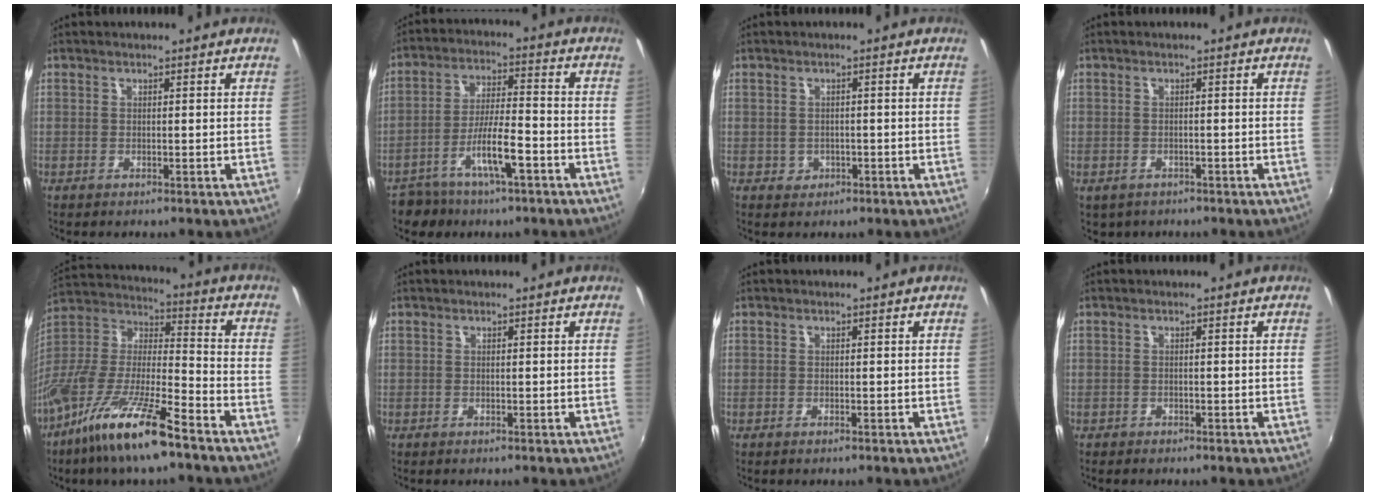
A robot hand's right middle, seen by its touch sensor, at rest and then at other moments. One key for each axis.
{"total": 9.7, "fx": -5.7, "fy": 3.6, "fz": 7.0, "tx": -0.138, "ty": 0.010, "tz": -0.090}
{"total": 2.3, "fx": -0.6, "fy": 2.1, "fz": 0.6, "tx": -0.012, "ty": 0.000, "tz": -0.004}
{"total": 2.9, "fx": -1.6, "fy": 2.1, "fz": 1.1, "tx": -0.027, "ty": -0.008, "tz": -0.019}
{"total": 19.7, "fx": -12.9, "fy": 3.8, "fz": 14.4, "tx": -0.275, "ty": -0.024, "tz": -0.247}
{"total": 0.0}
{"total": 0.0}
{"total": 0.9, "fx": -0.8, "fy": 0.5, "fz": 0.1, "tx": -0.008, "ty": 0.000, "tz": -0.012}